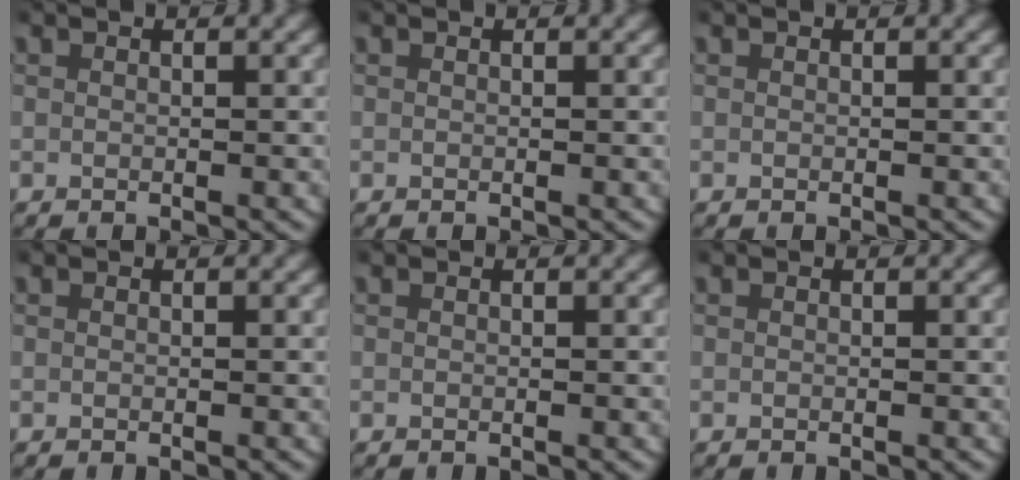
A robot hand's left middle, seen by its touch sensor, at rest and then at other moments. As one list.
[{"total": 0.0}, {"total": 0.0}, {"total": 0.0}, {"total": 0.0}, {"total": 0.0}]